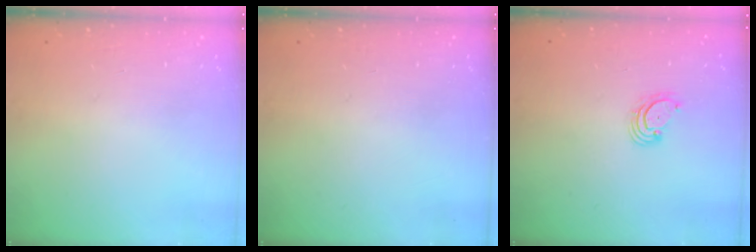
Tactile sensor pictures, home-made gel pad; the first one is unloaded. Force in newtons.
{"total": 0.0}
{"total": 2.9, "press": 2.9, "slide": 0.4}